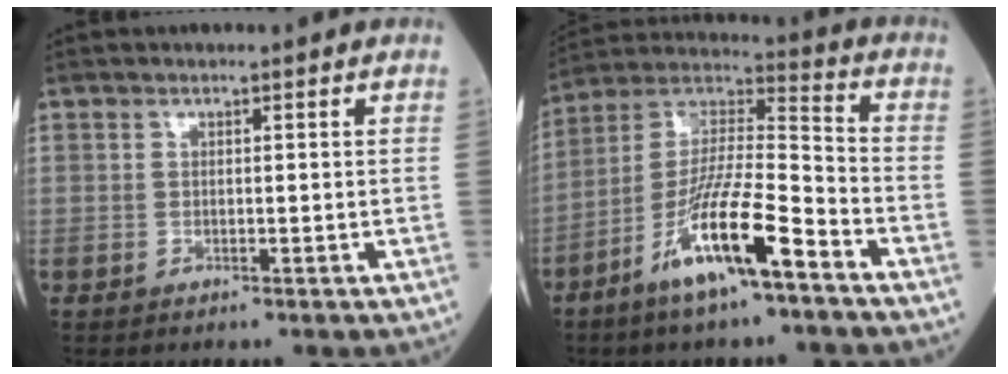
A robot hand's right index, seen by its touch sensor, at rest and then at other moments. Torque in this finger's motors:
{"motor_torque": [1.18, -0.96, 1.06, 0.21]}